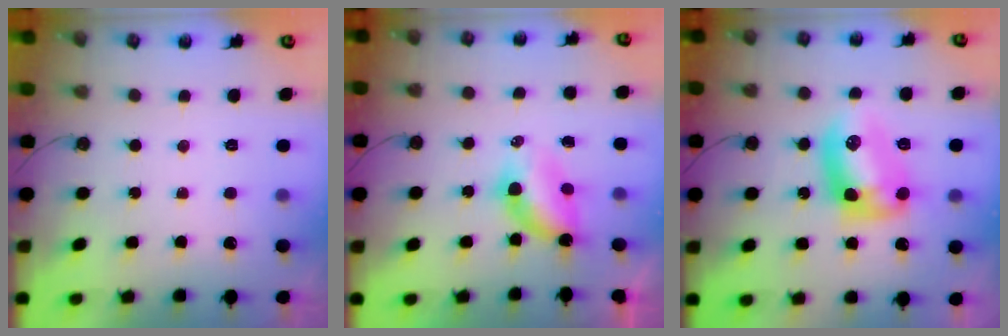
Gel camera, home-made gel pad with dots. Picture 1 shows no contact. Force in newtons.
{"total": 5.2, "press": 5.2, "slide": 0.3}
{"total": 12.2, "press": 11.7, "slide": 3.6}